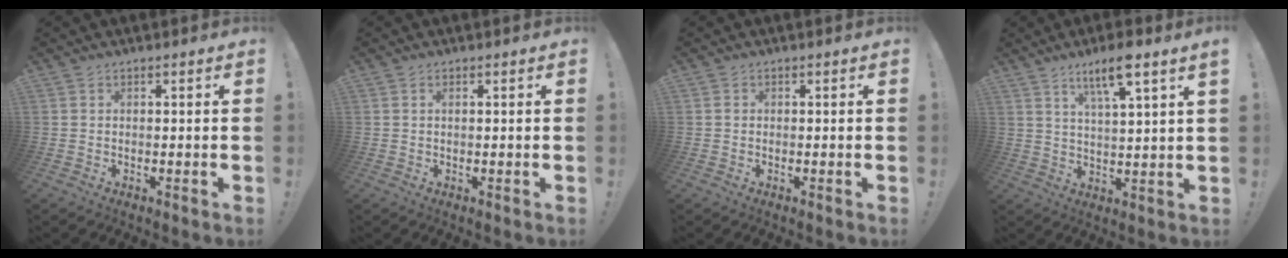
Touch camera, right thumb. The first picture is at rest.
{"total": 0.8, "force": [0.3, 0.2, 0.7], "torque": [-0.021, 0.004, 0.007]}
{"total": 0.5, "force": [0.0, 0.5, 0.1], "torque": [-0.010, 0.006, 0.002]}
{"total": 9.1, "force": [5.8, 0.8, 6.9], "torque": [-0.112, -0.024, 0.092]}